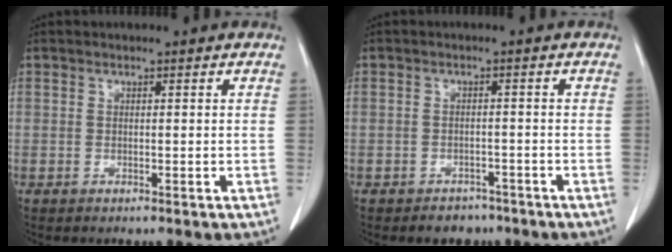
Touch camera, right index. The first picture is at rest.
{"total": 3.2, "force": [-2.5, 2.1, 0.4], "torque": [-0.006, 0.007, -0.031]}